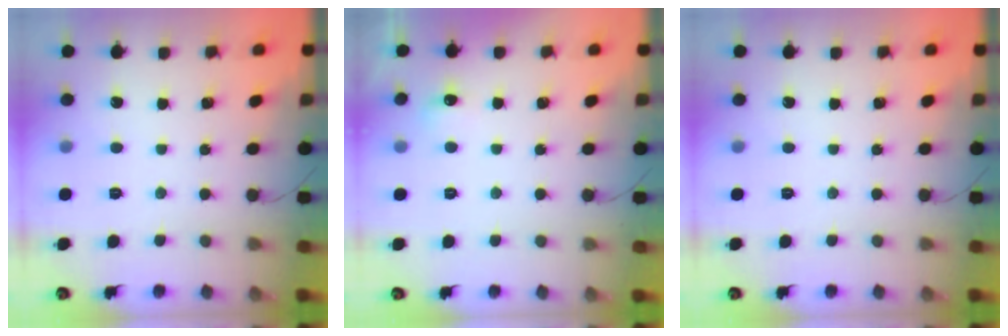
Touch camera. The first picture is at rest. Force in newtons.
{"total": 5.3, "press": 5.1, "slide": 1.4}
{"total": 0.0}